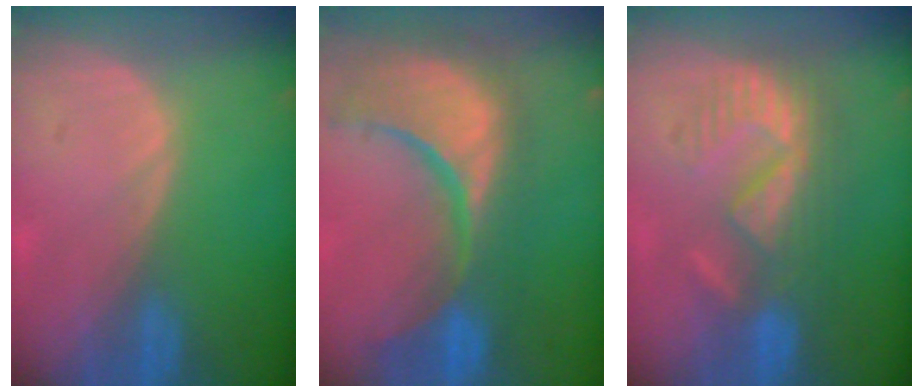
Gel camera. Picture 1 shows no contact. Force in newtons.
{"total": 14.9, "press": 12.0, "slide": 8.9}
{"total": 8.9, "press": 8.1, "slide": 3.6}